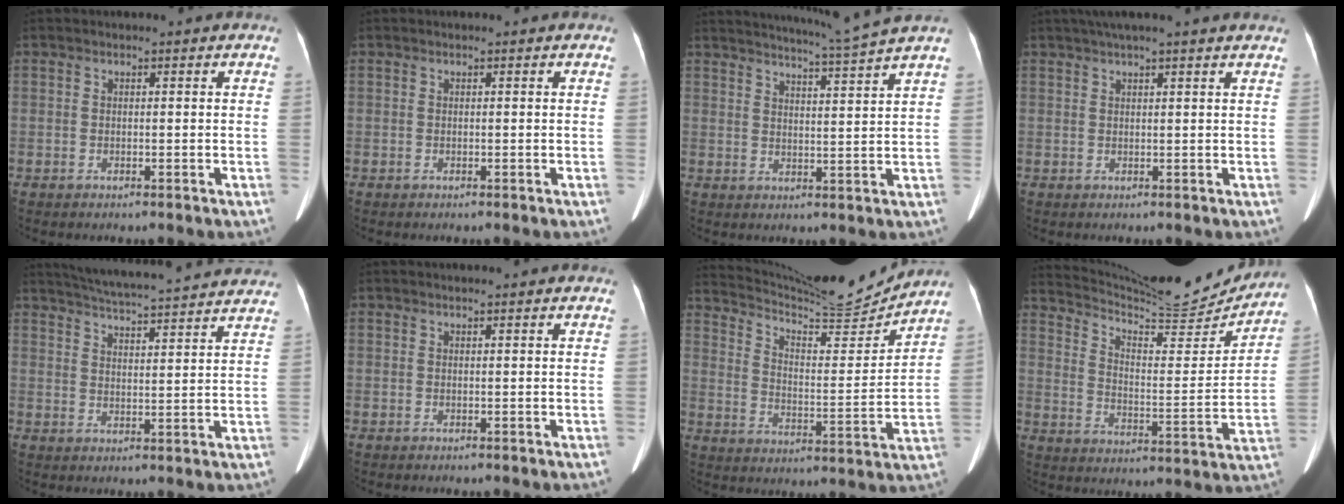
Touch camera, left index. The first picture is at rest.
{"total": 0.0}
{"total": 8.7, "force": [7.8, -2.7, 2.7], "torque": [-0.050, -0.028, 0.112]}
{"total": 8.3, "force": [6.9, -0.6, 4.5], "torque": [-0.069, 0.035, 0.085]}
{"total": 22.1, "force": [20.4, 1.5, 8.3], "torque": [-0.139, 0.005, 0.265]}
{"total": 1.5, "force": [1.4, -0.1, 0.6], "torque": [-0.010, 0.013, 0.021]}
{"total": 17.0, "force": [16.4, 0.3, 4.5], "torque": [-0.093, -0.035, 0.246]}
{"total": 20.3, "force": [19.4, 1.7, 5.9], "torque": [-0.106, -0.043, 0.275]}